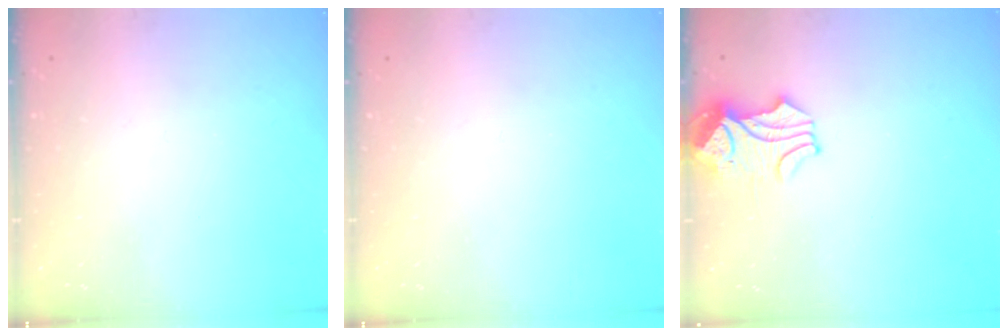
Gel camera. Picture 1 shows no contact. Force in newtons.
{"total": 0.0}
{"total": 1.6, "press": 1.1, "slide": 1.1}